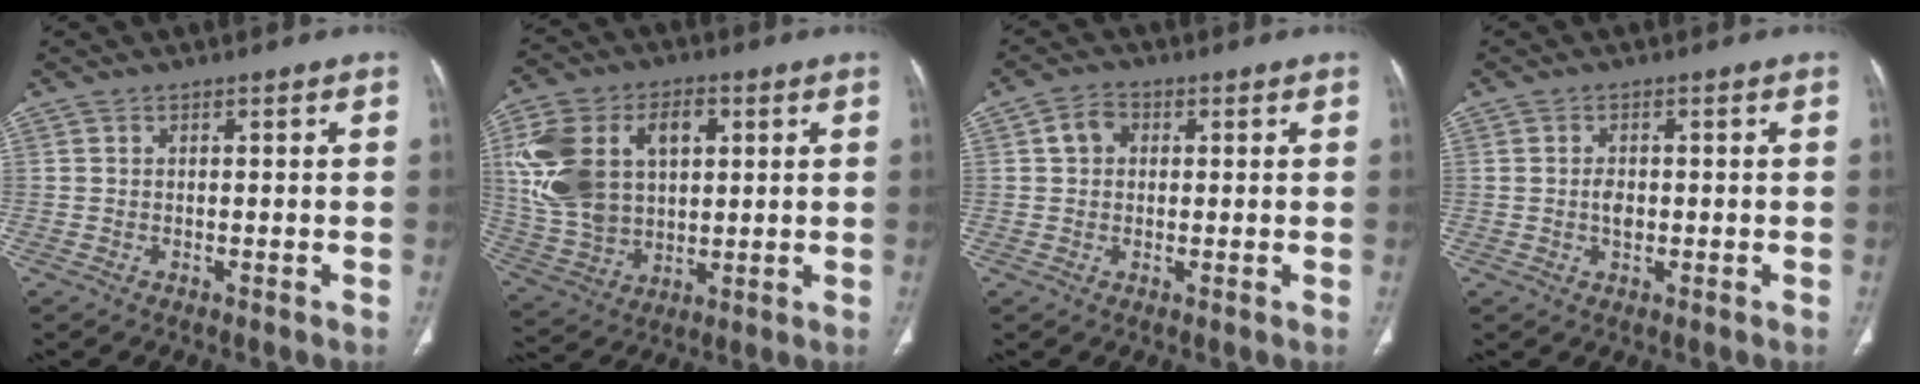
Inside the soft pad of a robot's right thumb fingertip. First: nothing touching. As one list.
[{"total": 19.9, "force": [4.5, 13.3, 14.1], "torque": [-0.269, 0.009, 0.093]}, {"total": 3.6, "force": [0.8, 3.0, 1.9], "torque": [-0.025, 0.010, 0.011]}, {"total": 2.3, "force": [-0.2, 1.4, 1.7], "torque": [-0.030, 0.001, -0.004]}]